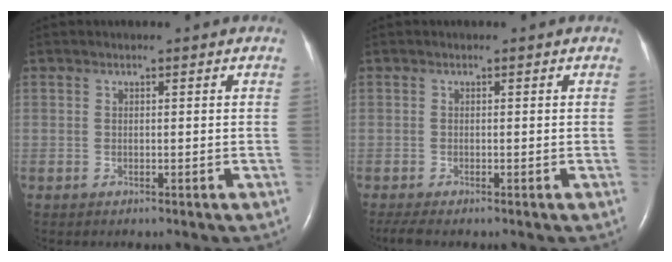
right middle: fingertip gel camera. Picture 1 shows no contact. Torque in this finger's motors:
{"motor_torque": [0.20, -0.17, 0.03, 0.00]}